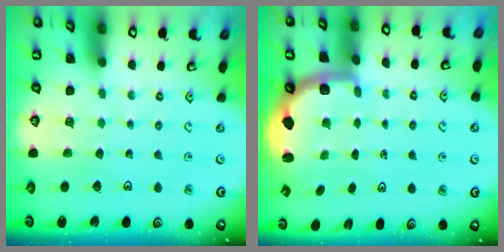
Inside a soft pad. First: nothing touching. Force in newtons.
{"total": 2.1, "press": 1.9, "slide": 1.0}